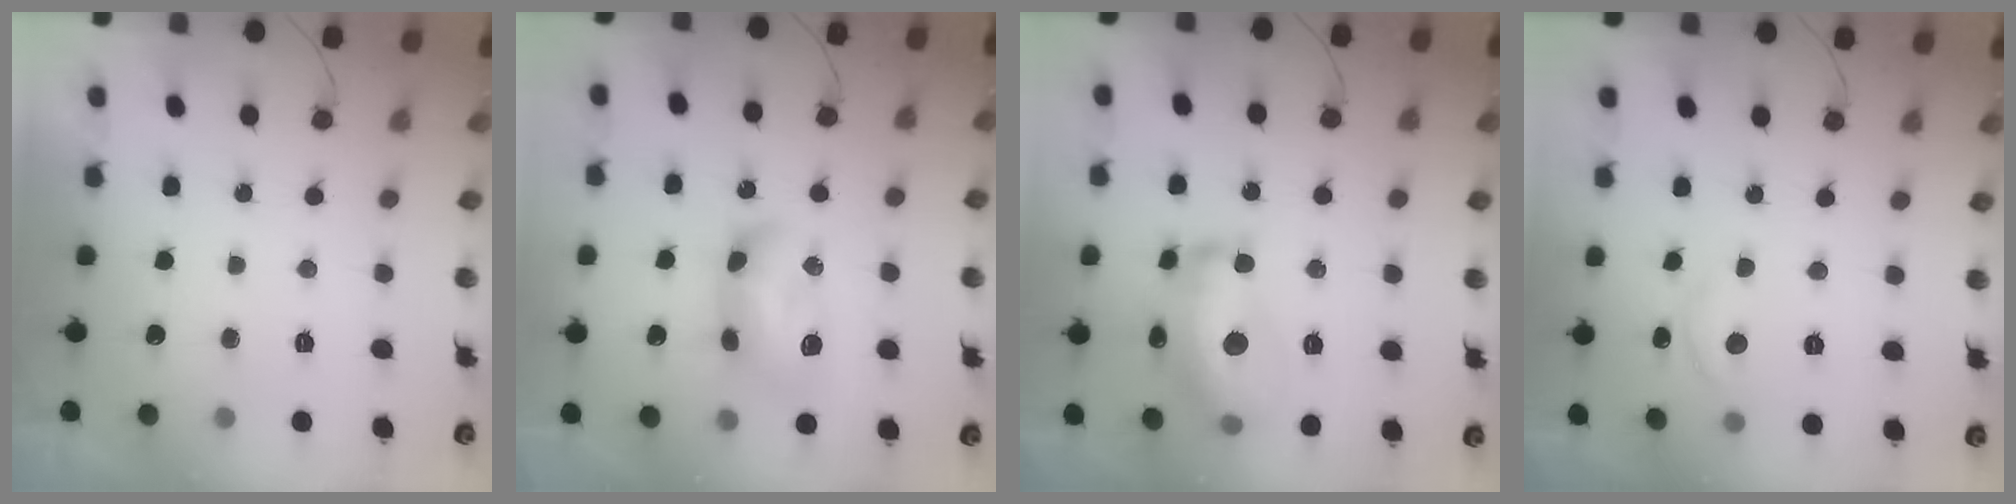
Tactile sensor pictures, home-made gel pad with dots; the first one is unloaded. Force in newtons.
{"total": 10.5, "press": 10.4, "slide": 0.6}
{"total": 19.0, "press": 19.0, "slide": 1.2}
{"total": 6.6, "press": 6.5, "slide": 0.7}